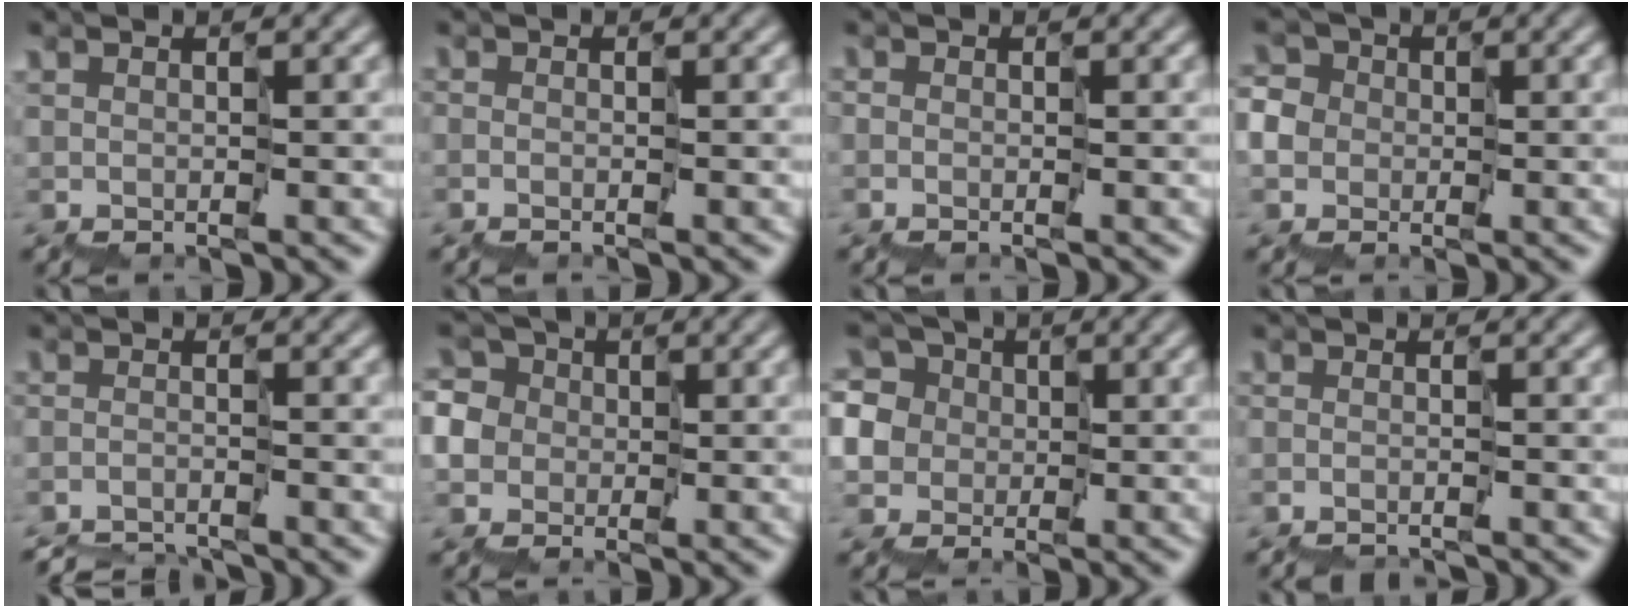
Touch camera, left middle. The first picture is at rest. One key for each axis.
{"total": 0.8, "fx": -0.7, "fy": 0.3, "fz": 0.1, "tx": 0.007, "ty": -0.002, "tz": -0.019}
{"total": 0.8, "fx": -0.6, "fy": 0.5, "fz": 0.2, "tx": 0.008, "ty": -0.002, "tz": -0.017}
{"total": 4.9, "fx": 0.1, "fy": 4.5, "fz": 1.8, "tx": -0.023, "ty": 0.025, "tz": -0.028}
{"total": 4.8, "fx": -4.8, "fy": 0.2, "fz": 0.0, "tx": 0.012, "ty": 0.001, "tz": -0.081}
{"total": 7.6, "fx": 1.5, "fy": 6.8, "fz": 3.1, "tx": -0.066, "ty": 0.036, "tz": -0.024}
{"total": 10.8, "fx": 4.7, "fy": 8.6, "fz": 4.5, "tx": -0.098, "ty": 0.054, "tz": 0.042}
{"total": 2.8, "fx": -2.8, "fy": 0.5, "fz": 0.1, "tx": 0.013, "ty": 0.001, "tz": -0.050}